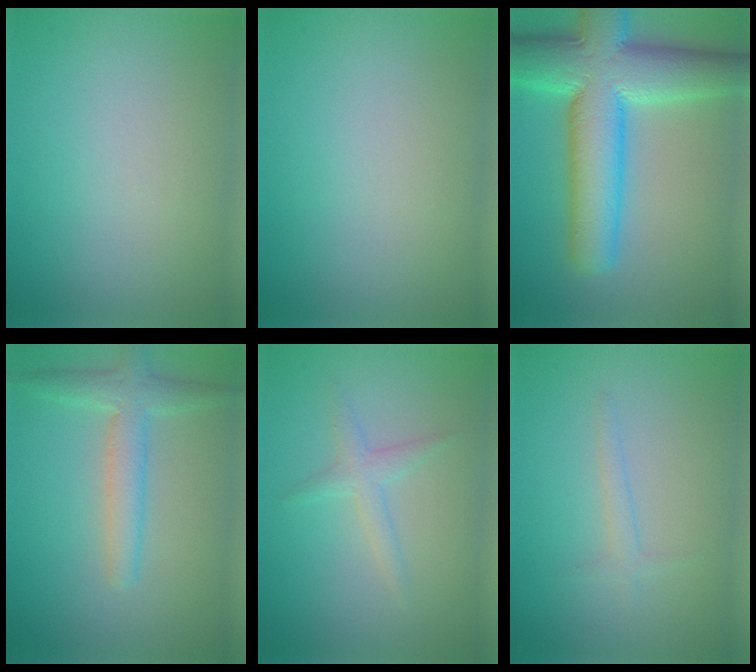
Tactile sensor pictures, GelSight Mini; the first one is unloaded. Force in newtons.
{"total": 0.0}
{"total": 11.9, "press": 11.9, "slide": 0.3}
{"total": 3.4, "press": 3.4, "slide": 0.2}
{"total": 1.8, "press": 1.8, "slide": 0.1}
{"total": 1.1, "press": 1.1, "slide": 0.1}